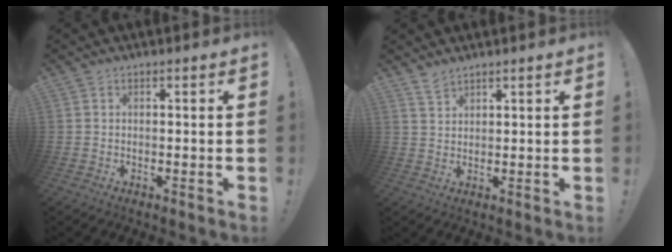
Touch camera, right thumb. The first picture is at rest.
{"total": 3.0, "force": [2.7, 0.8, 1.1], "torque": [-0.016, -0.019, 0.050]}